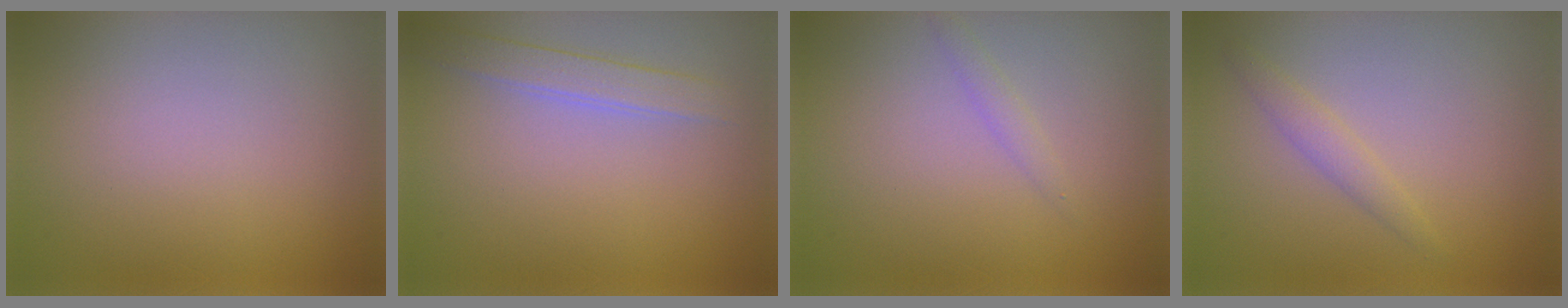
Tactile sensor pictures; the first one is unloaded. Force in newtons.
{"total": 2.2, "press": 2.2, "slide": 0.2}
{"total": 0.9, "press": 0.9, "slide": 0.0}
{"total": 1.4, "press": 1.4, "slide": 0.1}